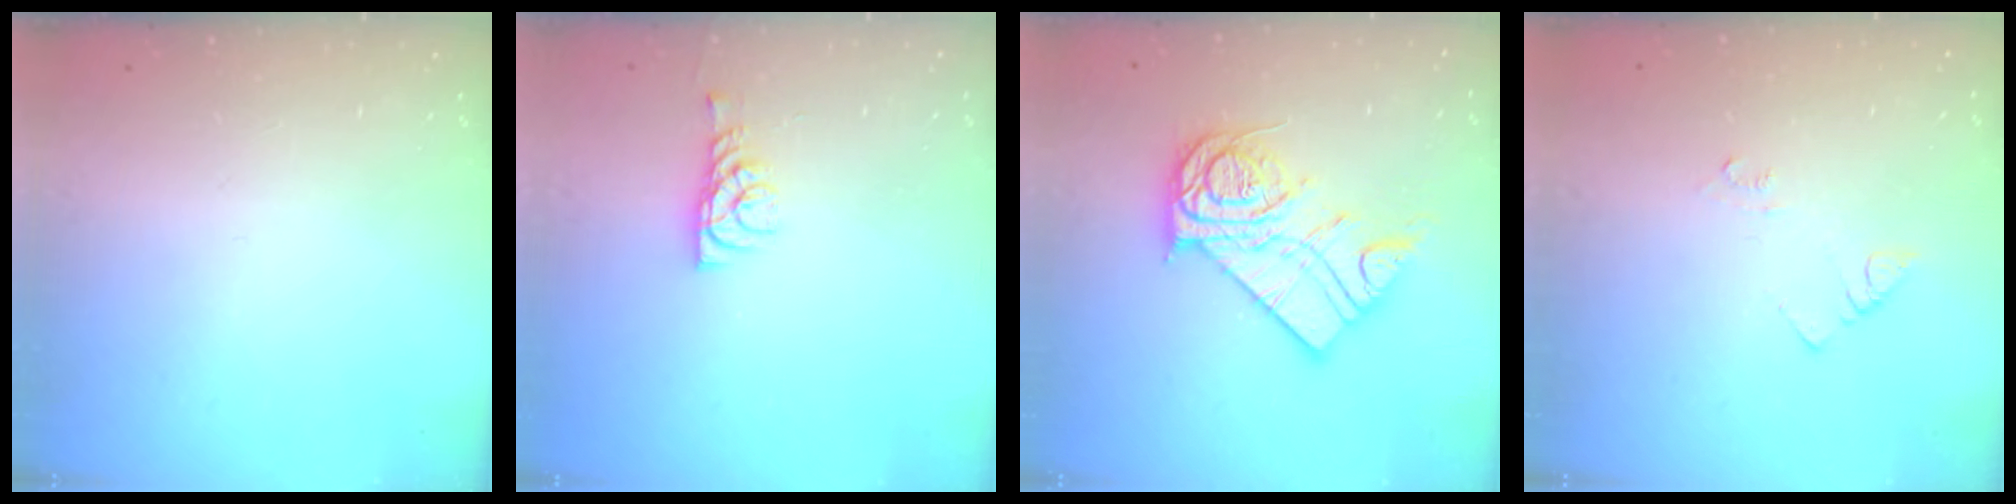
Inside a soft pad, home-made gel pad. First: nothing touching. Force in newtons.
{"total": 6.1, "press": 6.1, "slide": 0.4}
{"total": 16.1, "press": 16.1, "slide": 1.4}
{"total": 4.1, "press": 4.1, "slide": 0.4}